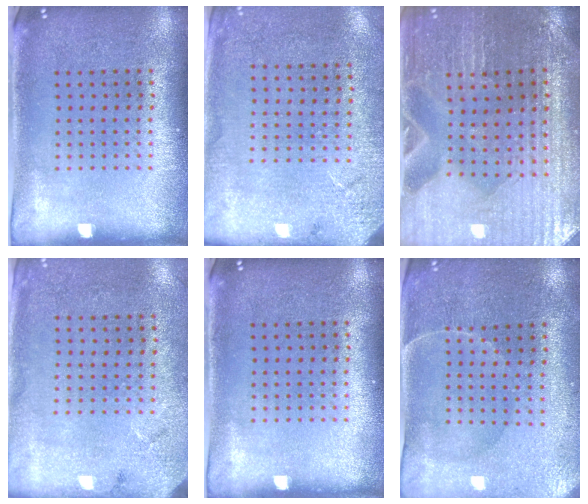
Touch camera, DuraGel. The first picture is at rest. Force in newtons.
{"total": 2.6, "press": 2.4, "slide": 0.9}
{"total": 2.2, "press": 2.1, "slide": 0.2}
{"total": 2.7, "press": 2.2, "slide": 1.6}
{"total": 0.0}
{"total": 0.6, "press": 0.4, "slide": 0.5}